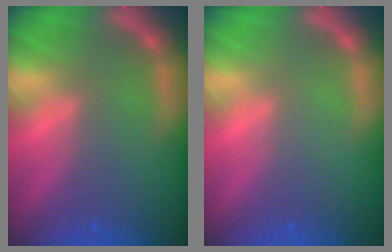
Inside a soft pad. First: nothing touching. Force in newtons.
{"total": 0.0}